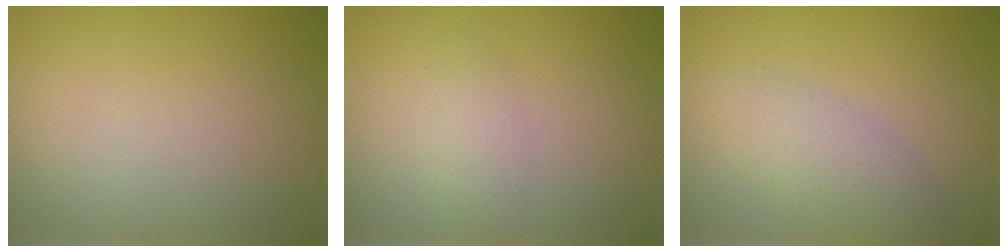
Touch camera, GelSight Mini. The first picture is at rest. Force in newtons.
{"total": 2.0, "press": 2.0, "slide": 0.1}
{"total": 3.4, "press": 3.4, "slide": 0.1}